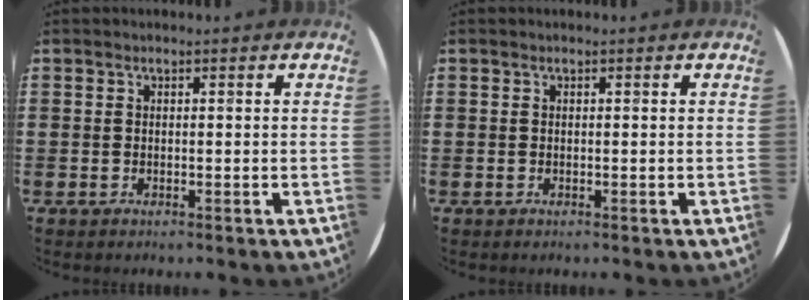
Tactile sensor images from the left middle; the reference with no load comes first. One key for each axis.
{"total": 0.0}